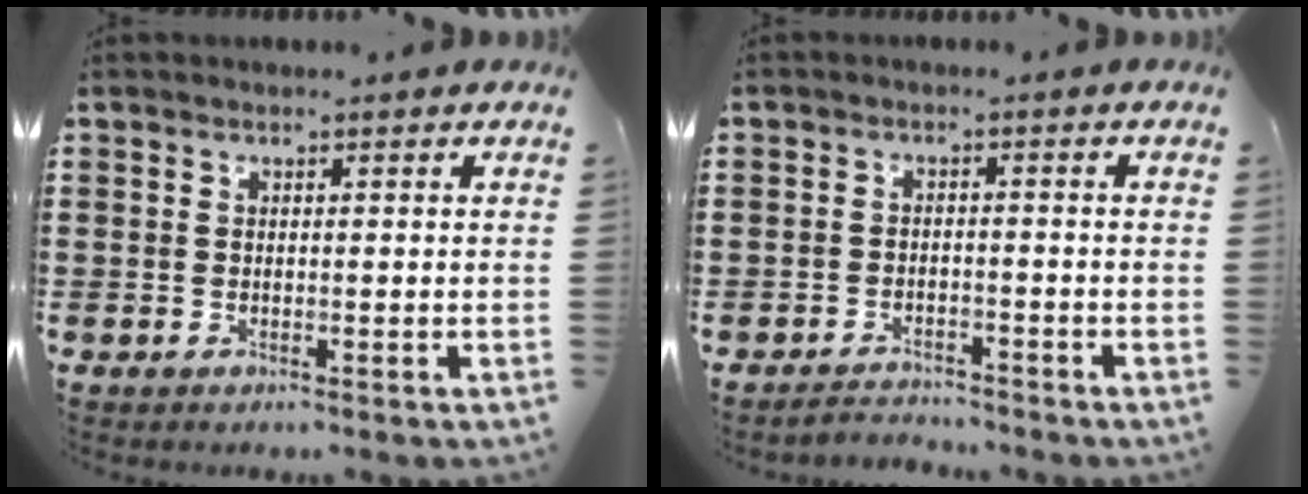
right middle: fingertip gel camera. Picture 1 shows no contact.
{"total": 2.5, "force": [-2.4, 0.3, -0.3], "torque": [-0.002, 0.002, -0.055]}